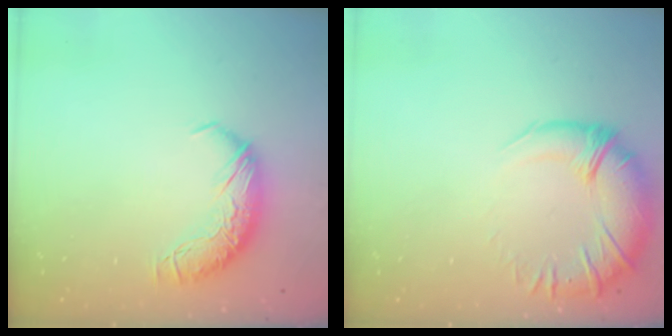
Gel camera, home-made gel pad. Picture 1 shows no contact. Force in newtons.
{"total": 2.8, "press": 0.5, "slide": 2.8}